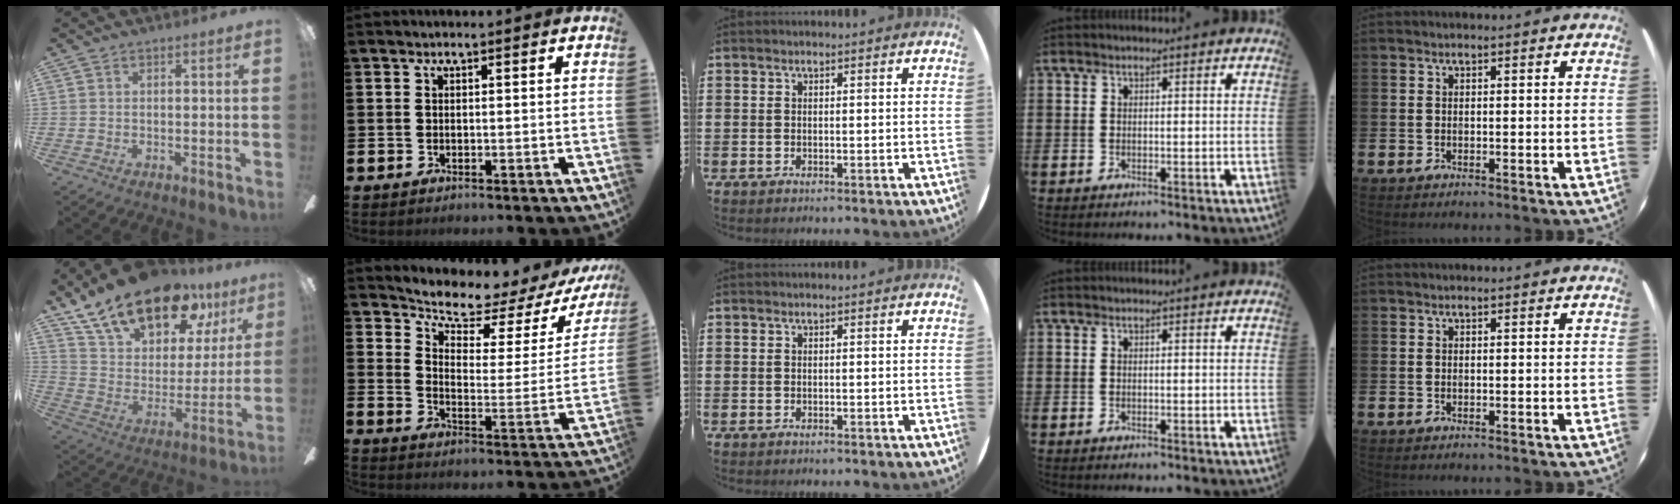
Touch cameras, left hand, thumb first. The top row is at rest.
{"thumb": {"total": 20.8, "force": [14.9, 9.6, 10.9], "torque": [-0.183, -0.088, 0.260]}, "index": {"total": 6.6, "force": [6.2, 1.6, 1.8], "torque": [-0.059, -0.054, 0.099]}}